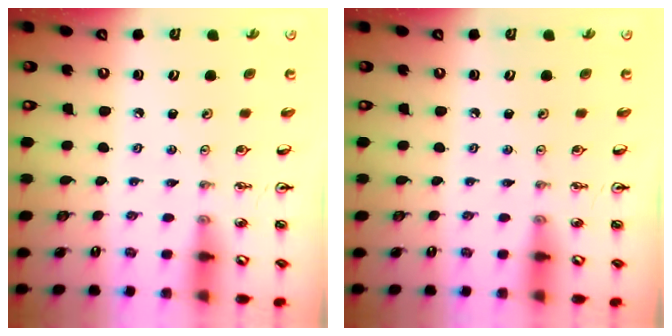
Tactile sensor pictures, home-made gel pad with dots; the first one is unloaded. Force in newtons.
{"total": 0.0}